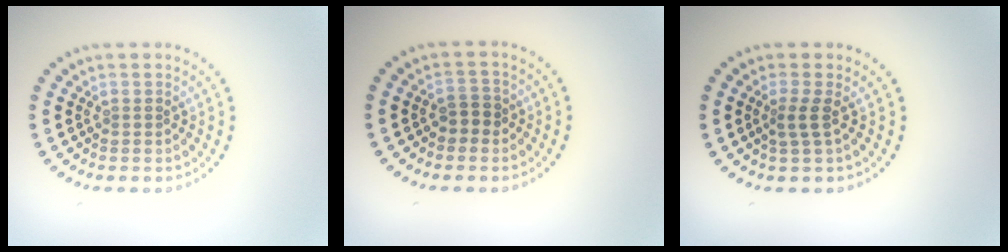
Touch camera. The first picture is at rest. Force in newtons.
{"total": 1.6, "press": 1.5, "slide": 0.6}
{"total": 1.7, "press": 1.1, "slide": 1.3}